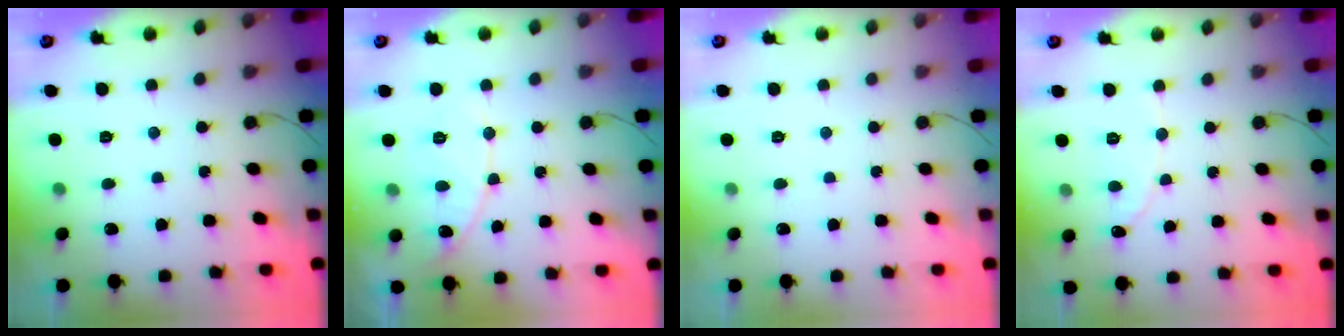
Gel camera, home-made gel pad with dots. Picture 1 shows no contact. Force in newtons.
{"total": 8.7, "press": 8.6, "slide": 0.7}
{"total": 0.0}
{"total": 2.3, "press": 2.3, "slide": 0.2}